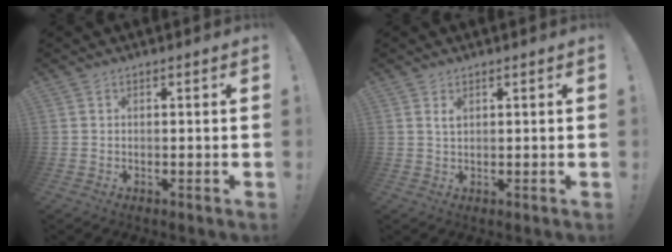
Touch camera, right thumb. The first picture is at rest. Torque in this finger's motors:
{"motor_torque": [0.50, 0.45, 0.19, 0.14, 0.00]}